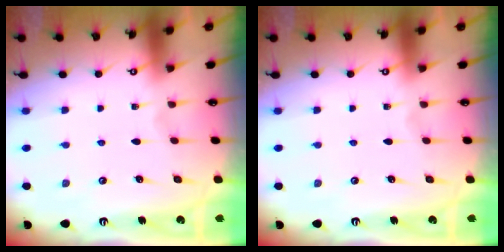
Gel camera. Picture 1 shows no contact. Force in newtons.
{"total": 0.0}